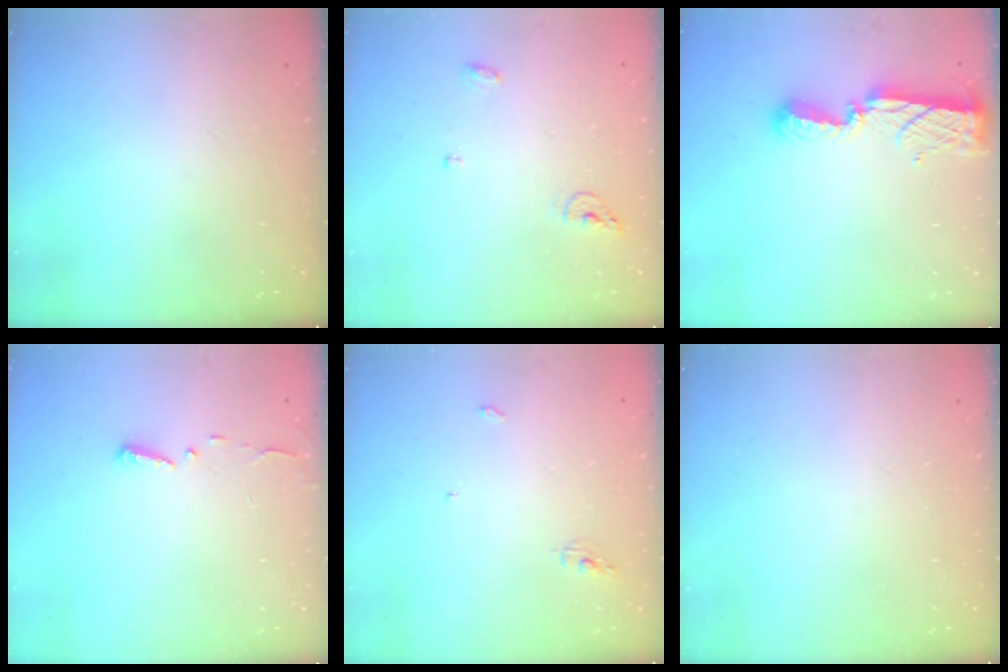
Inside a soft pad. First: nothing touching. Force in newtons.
{"total": 5.7, "press": 5.7, "slide": 1.0}
{"total": 8.7, "press": 8.7, "slide": 0.7}
{"total": 3.0, "press": 2.9, "slide": 0.3}
{"total": 3.4, "press": 3.4, "slide": 0.0}
{"total": 0.0}